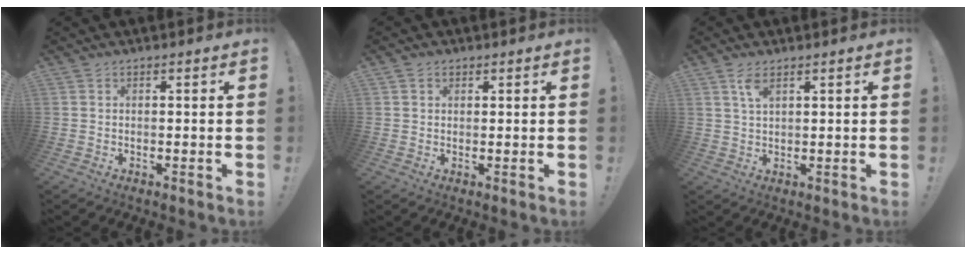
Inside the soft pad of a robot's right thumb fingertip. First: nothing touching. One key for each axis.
{"total": 1.2, "fx": 0.6, "fy": 1.0, "fz": 0.2, "tx": -0.005, "ty": 0.001, "tz": 0.011}
{"total": 4.2, "fx": 2.2, "fy": 1.7, "fz": 3.1, "tx": -0.053, "ty": -0.006, "tz": 0.037}